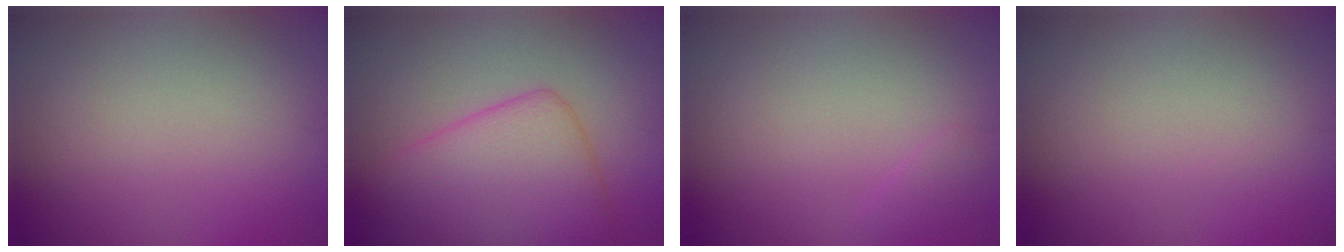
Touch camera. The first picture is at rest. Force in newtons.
{"total": 7.4, "press": 7.4, "slide": 0.1}
{"total": 0.9, "press": 0.9, "slide": 0.1}
{"total": 0.0}